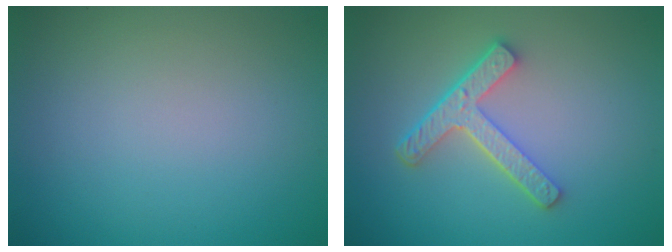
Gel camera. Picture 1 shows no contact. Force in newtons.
{"total": 4.2, "press": 3.1, "slide": 2.8}